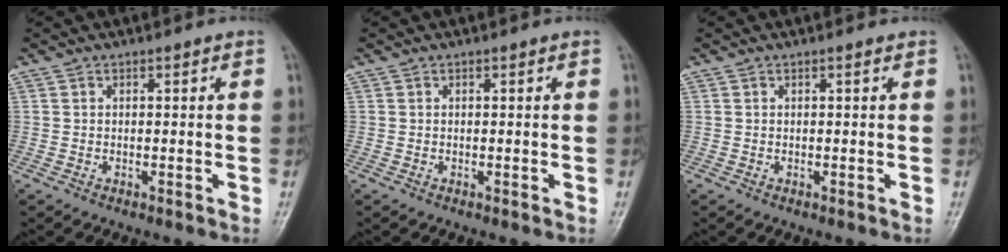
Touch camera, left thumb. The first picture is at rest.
{"total": 0.0}
{"total": 0.0}